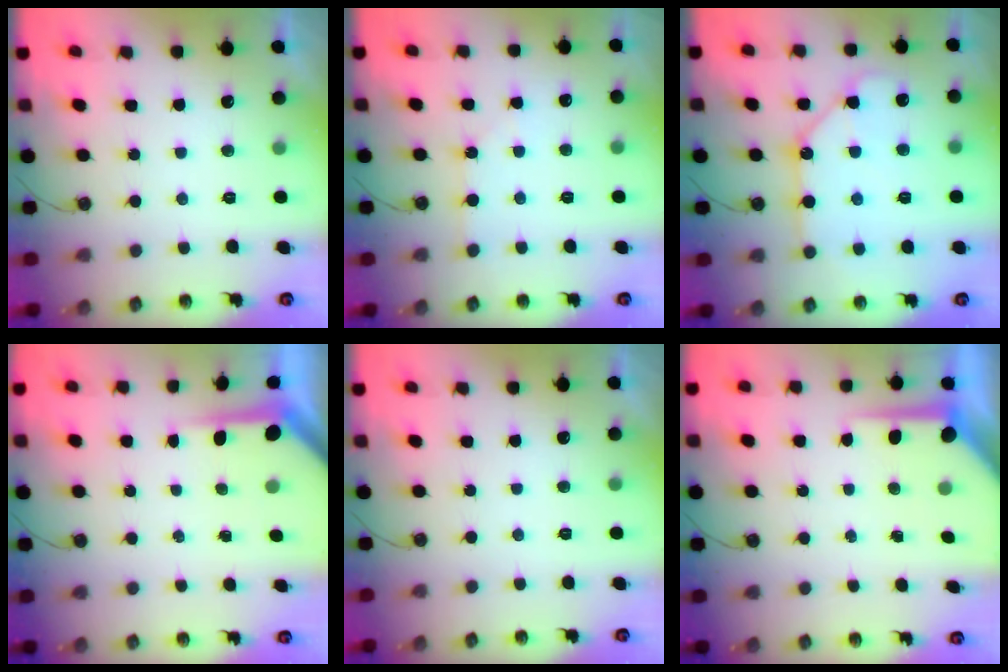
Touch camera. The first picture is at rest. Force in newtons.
{"total": 1.7, "press": 1.7, "slide": 0.3}
{"total": 11.2, "press": 11.2, "slide": 1.0}
{"total": 3.9, "press": 3.8, "slide": 0.4}
{"total": 0.0}
{"total": 7.5, "press": 7.5, "slide": 0.7}